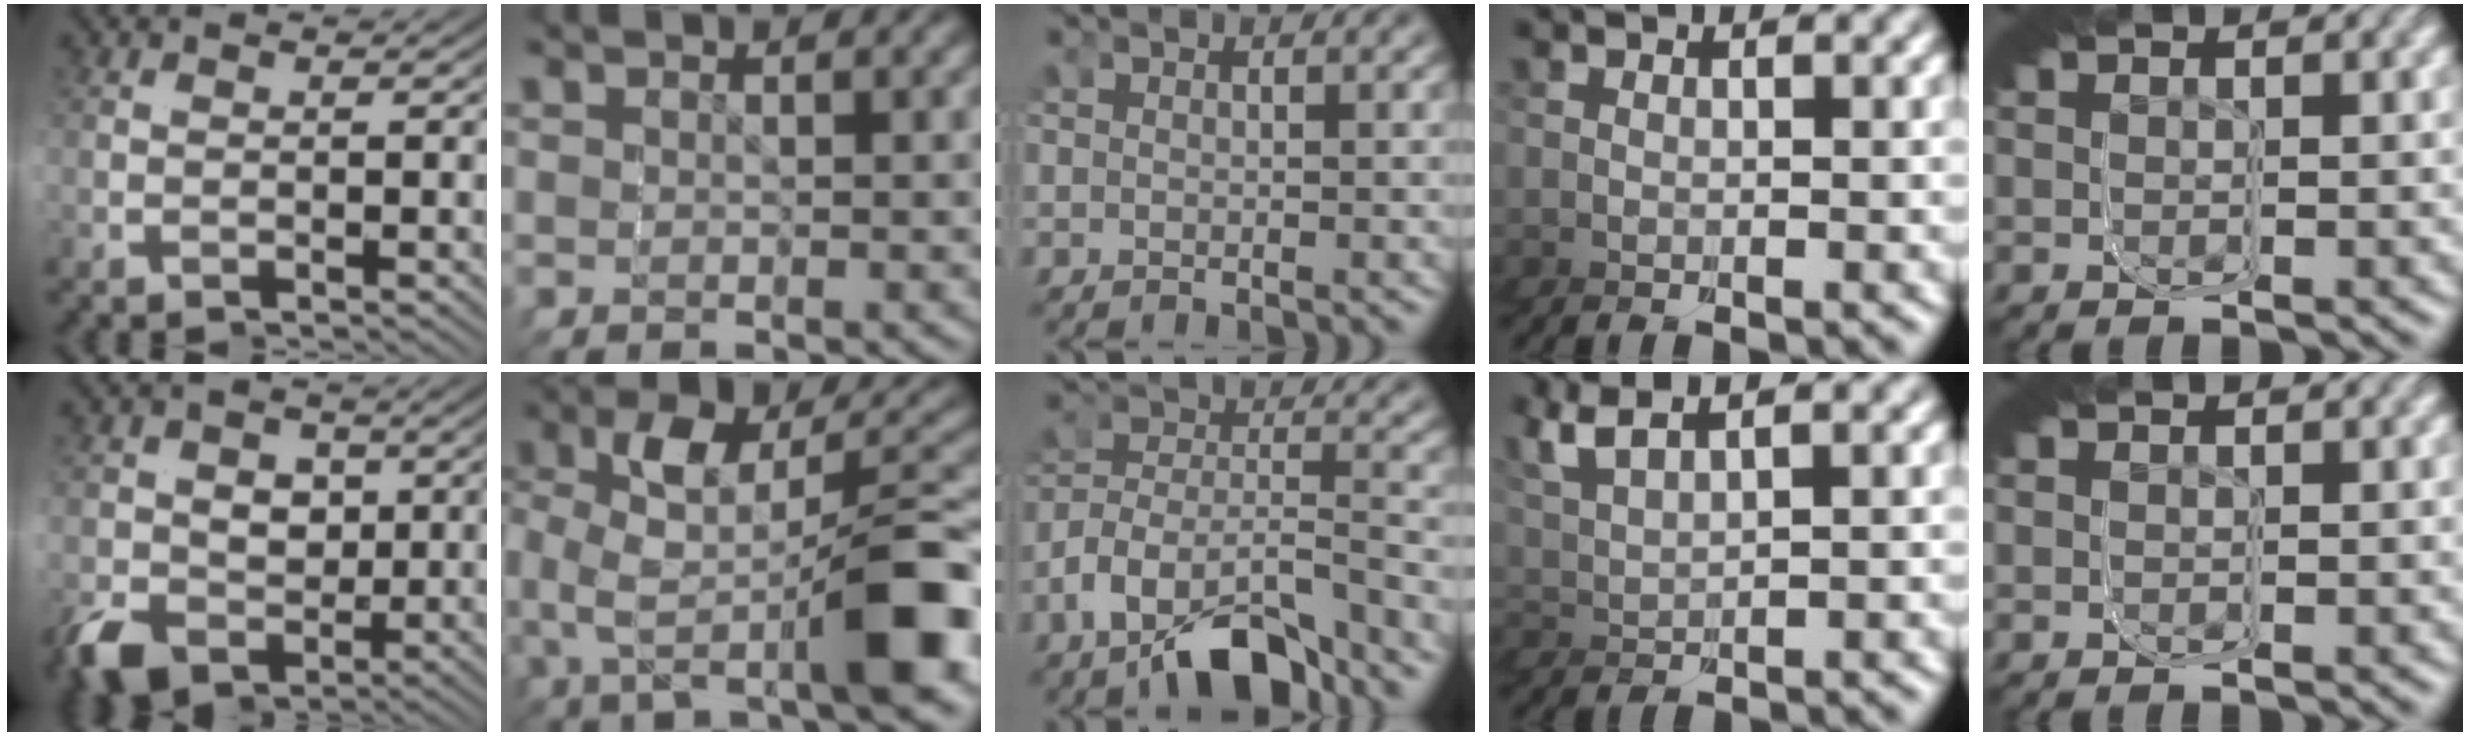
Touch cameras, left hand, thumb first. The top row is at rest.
{"thumb": {"total": 12.8, "force": [-0.1, 9.6, 8.4], "torque": [-0.127, -0.016, -0.002]}, "index": {"total": 5.1, "force": [-1.0, 2.0, 4.6], "torque": [-0.065, 0.014, -0.029]}, "middle": {"total": 7.6, "force": [-4.5, 4.7, 4.0], "torque": [-0.082, -0.013, -0.073]}, "ring": {"total": 3.2, "force": [3.0, 1.0, 0.1], "torque": [-0.075, 0.007, 0.048]}}